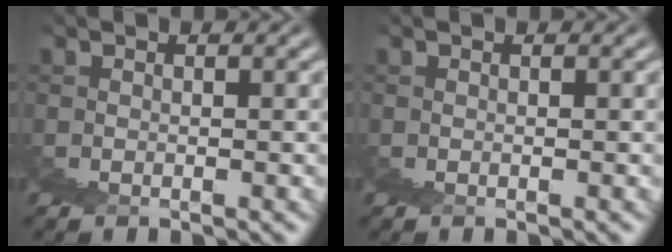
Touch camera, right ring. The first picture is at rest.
{"total": 0.0}